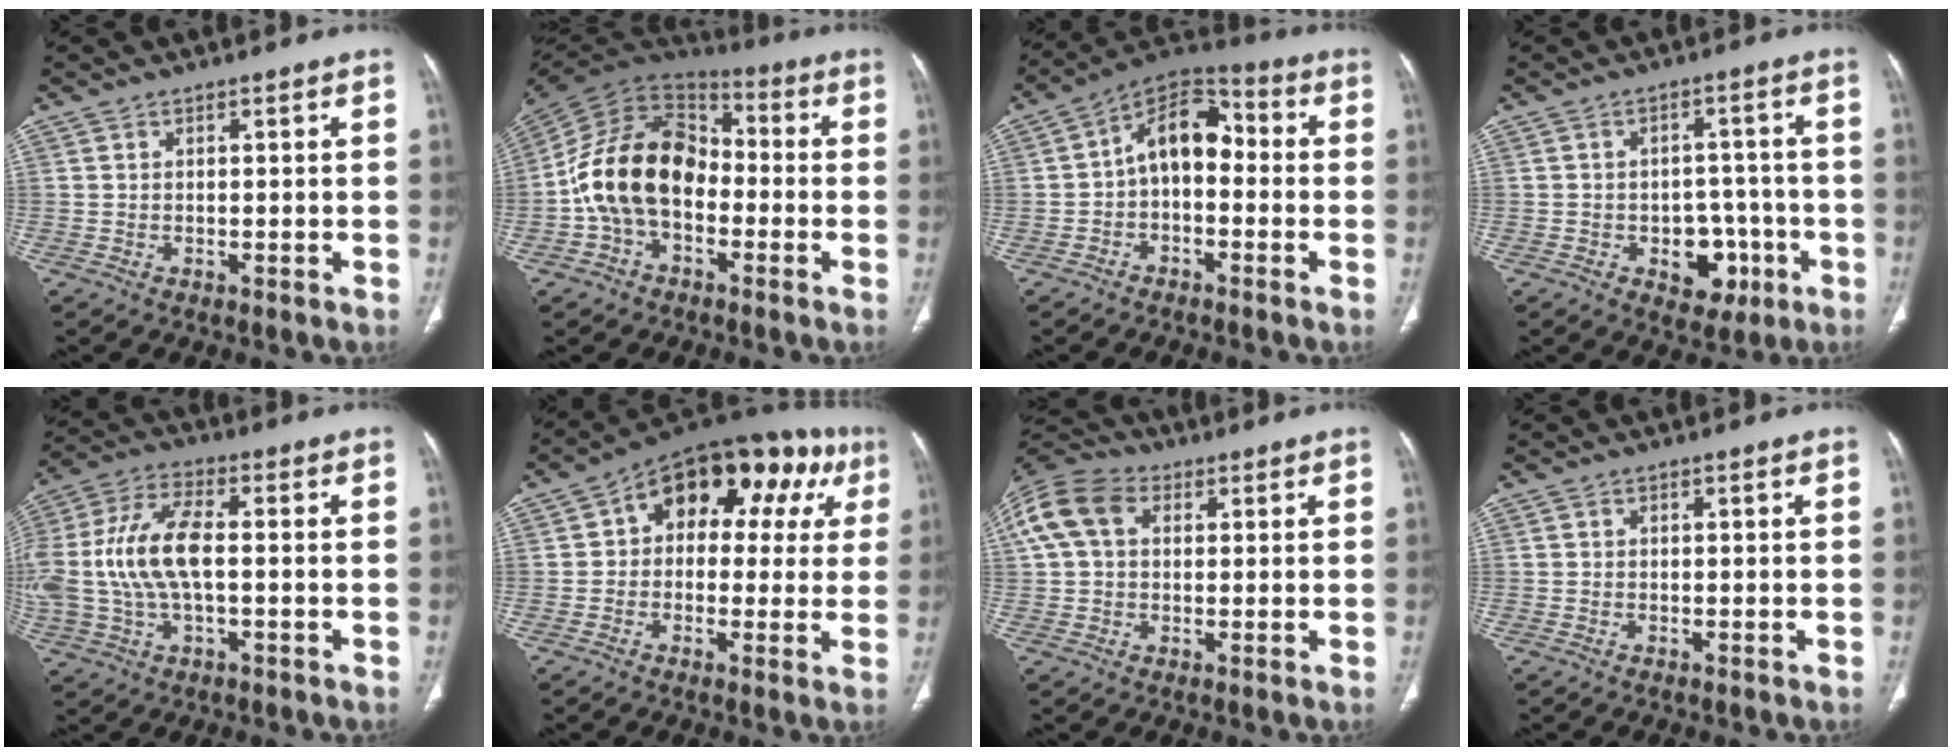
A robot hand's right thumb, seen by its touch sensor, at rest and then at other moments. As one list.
[{"total": 17.8, "force": [-3.0, 12.2, 12.6], "torque": [-0.219, 0.052, -0.063]}, {"total": 11.1, "force": [-0.7, 7.1, 8.5], "torque": [-0.109, 0.045, -0.030]}, {"total": 8.4, "force": [-3.1, 6.0, 5.0], "torque": [-0.026, 0.030, -0.034]}, {"total": 16.6, "force": [-0.1, 8.2, 14.4], "torque": [-0.334, 0.025, -0.003]}, {"total": 19.4, "force": [5.8, 12.2, 13.9], "torque": [-0.130, 0.039, 0.069]}, {"total": 12.9, "force": [3.6, 9.3, 8.3], "torque": [-0.178, 0.032, 0.060]}, {"total": 0.0}]